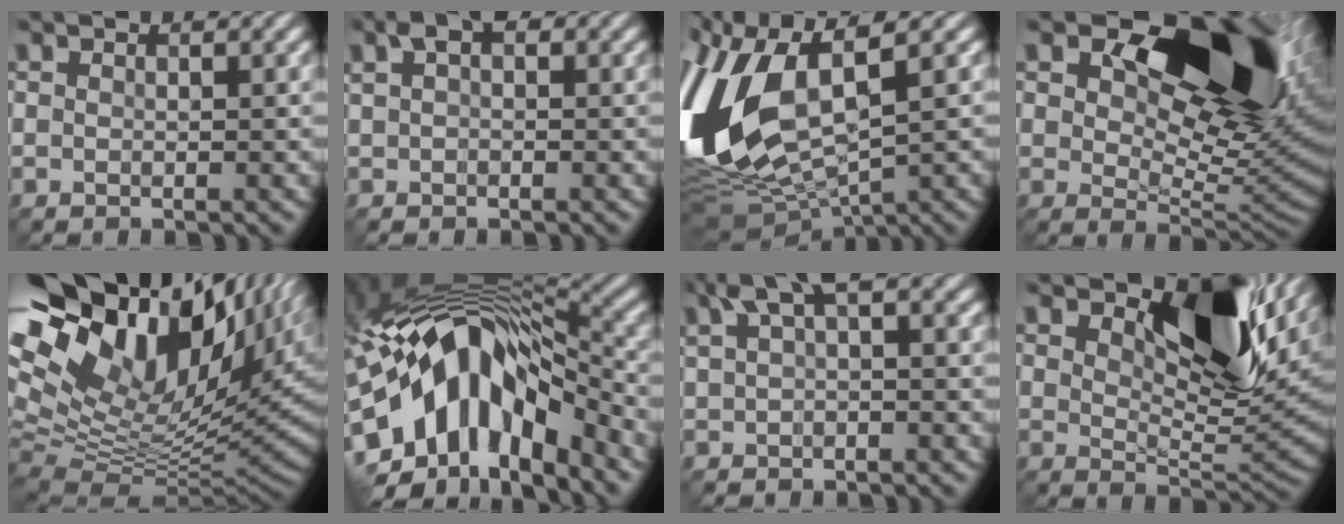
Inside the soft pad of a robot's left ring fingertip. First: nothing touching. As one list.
[{"total": 2.1, "force": [1.0, 1.0, 1.5], "torque": [-0.023, 0.009, 0.014]}, {"total": 13.4, "force": [1.8, 6.5, 11.6], "torque": [-0.276, 0.000, 0.041]}, {"total": 16.3, "force": [6.7, 7.9, 12.6], "torque": [-0.163, 0.007, 0.102]}, {"total": 19.9, "force": [8.8, 9.9, 14.9], "torque": [-0.275, 0.034, 0.163]}, {"total": 15.1, "force": [-4.3, 7.9, 12.2], "torque": [-0.197, 0.029, -0.081]}, {"total": 3.7, "force": [1.7, 1.1, 3.1], "torque": [-0.052, 0.012, 0.026]}, {"total": 8.7, "force": [4.3, 3.5, 6.7], "torque": [-0.102, -0.006, 0.070]}]